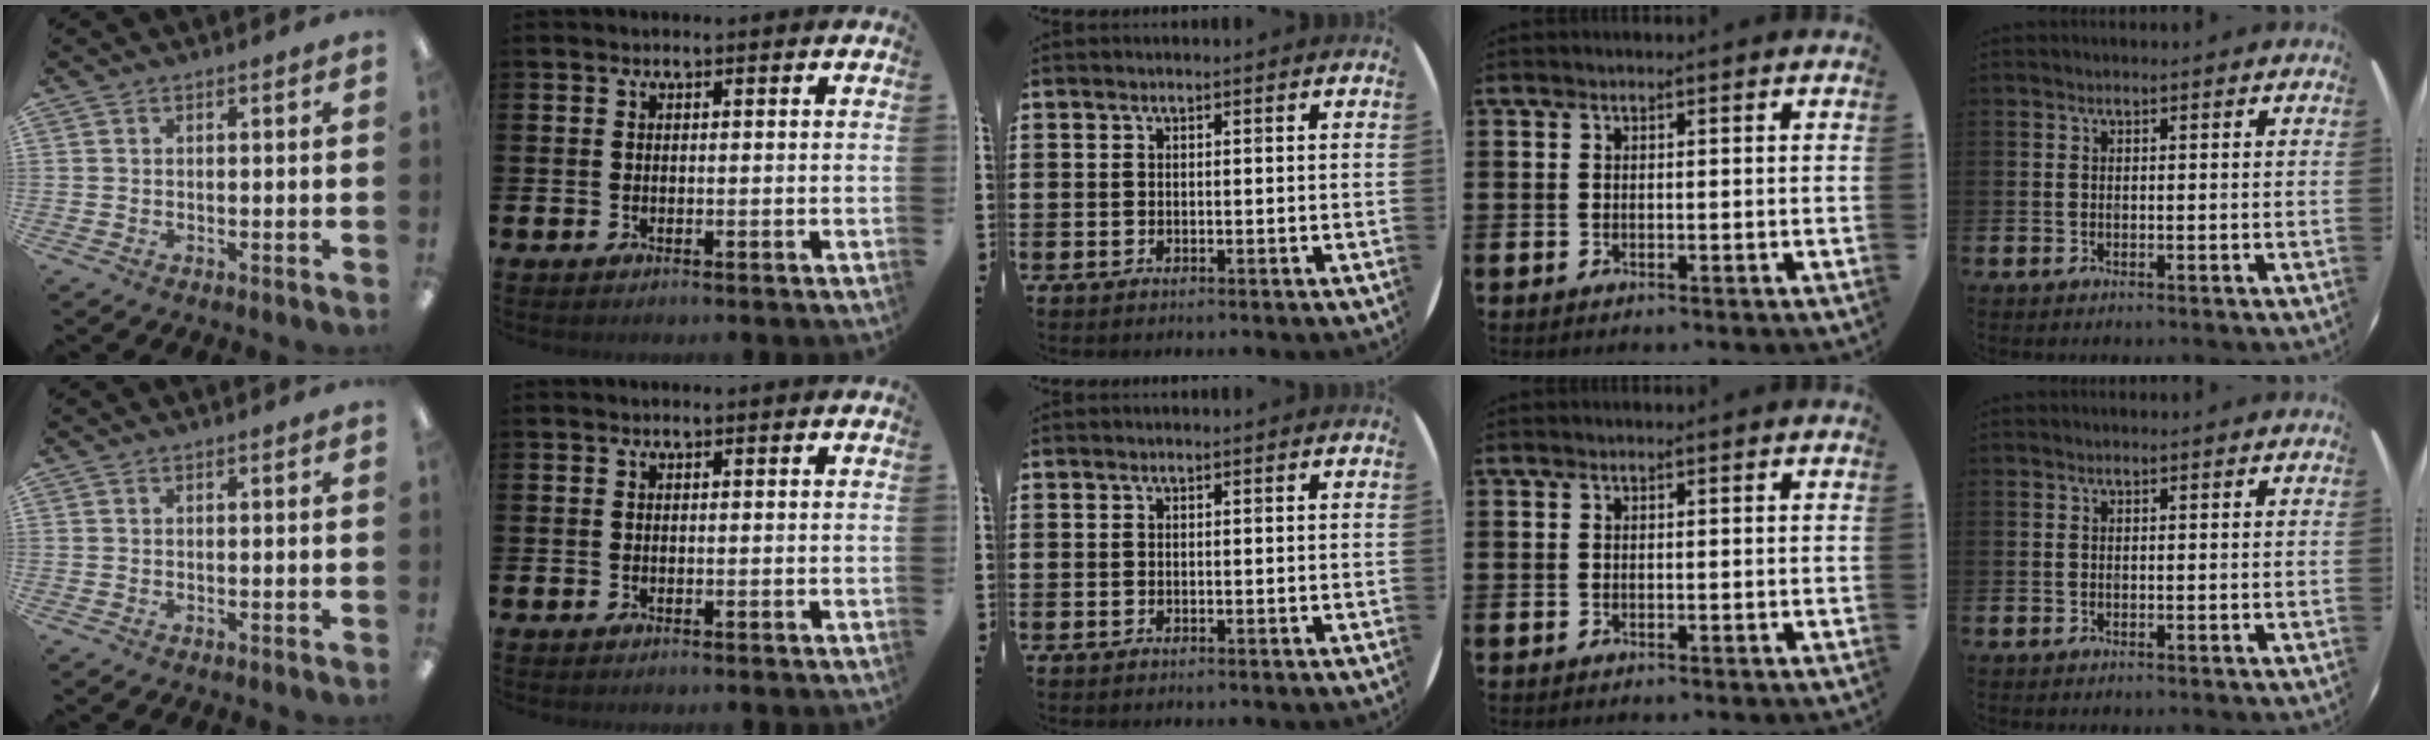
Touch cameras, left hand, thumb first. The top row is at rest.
{}